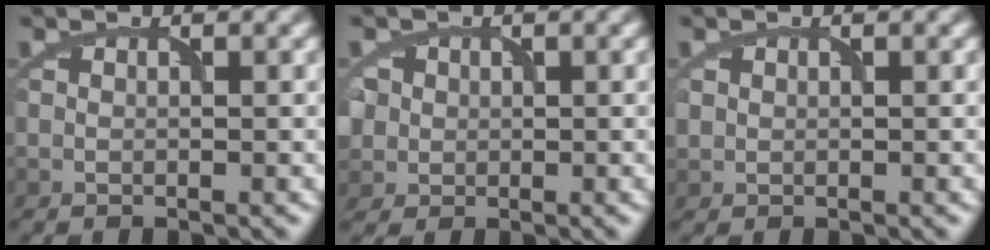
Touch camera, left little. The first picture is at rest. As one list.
[{"total": 2.6, "force": [0.5, 2.6, 0.3], "torque": [-0.002, 0.007, 0.018]}, {"total": 0.5, "force": [0.1, 0.5, -0.1], "torque": [0.005, 0.002, 0.005]}]